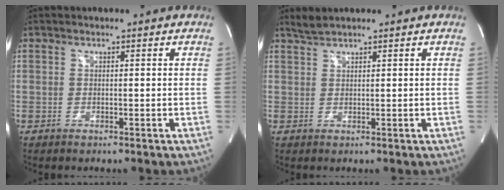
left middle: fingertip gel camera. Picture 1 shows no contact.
{"total": 1.7, "force": [1.6, -0.3, 0.4], "torque": [-0.009, 0.009, 0.038]}